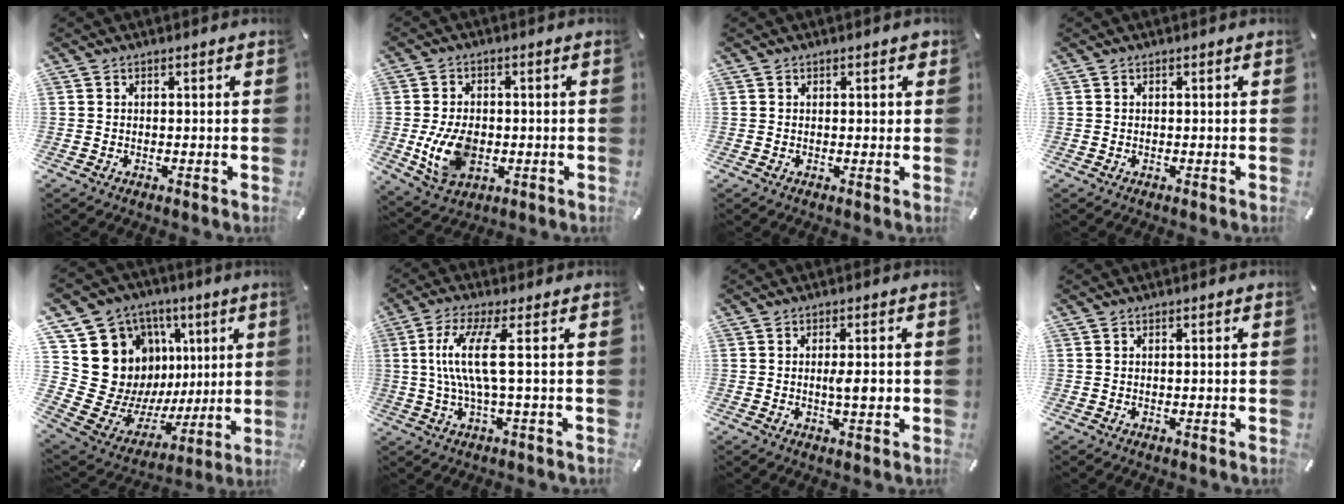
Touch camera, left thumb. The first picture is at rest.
{"total": 10.0, "force": [-1.6, 7.0, 6.9], "torque": [-0.142, -0.001, -0.028]}
{"total": 1.1, "force": [0.5, 0.8, 0.6], "torque": [-0.005, 0.002, 0.005]}
{"total": 0.0}
{"total": 18.5, "force": [4.4, 17.0, 6.0], "torque": [-0.095, -0.066, 0.126]}
{"total": 10.5, "force": [0.9, 1.4, 10.4], "torque": [-0.218, -0.010, 0.005]}
{"total": 4.5, "force": [-0.4, 1.2, 4.3], "torque": [-0.067, 0.000, -0.012]}
{"total": 0.5, "force": [-0.2, 0.1, 0.5], "torque": [-0.008, -0.001, -0.003]}